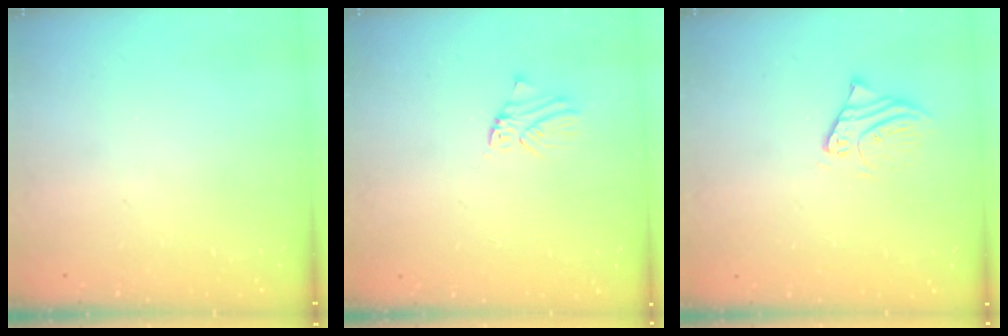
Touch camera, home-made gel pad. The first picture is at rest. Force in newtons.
{"total": 0.7, "press": 0.7, "slide": 0.0}
{"total": 1.5, "press": 1.5, "slide": 0.1}